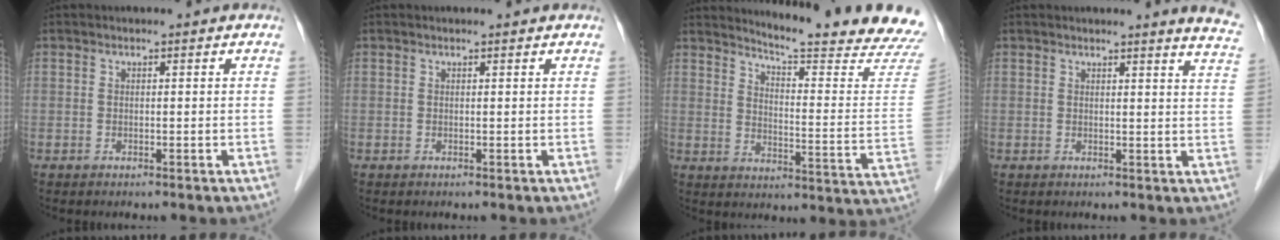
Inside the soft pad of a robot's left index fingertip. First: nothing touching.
{"total": 1.0, "force": [1.0, 0.2, 0.2], "torque": [-0.001, 0.004, 0.015]}
{"total": 20.5, "force": [19.6, -0.4, 6.2], "torque": [-0.088, -0.122, 0.232]}
{"total": 7.2, "force": [6.9, 0.0, 2.2], "torque": [-0.010, -0.045, 0.049]}